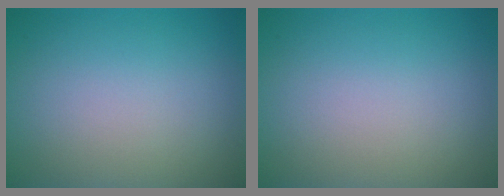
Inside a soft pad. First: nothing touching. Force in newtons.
{"total": 0.0}